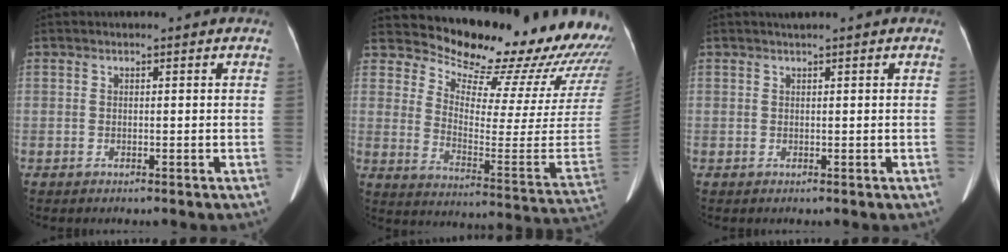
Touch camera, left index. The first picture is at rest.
{"total": 24.5, "force": [23.5, 3.8, 5.6], "torque": [-0.090, -0.128, 0.287]}
{"total": 1.0, "force": [0.8, -0.2, 0.6], "torque": [-0.011, 0.006, 0.018]}